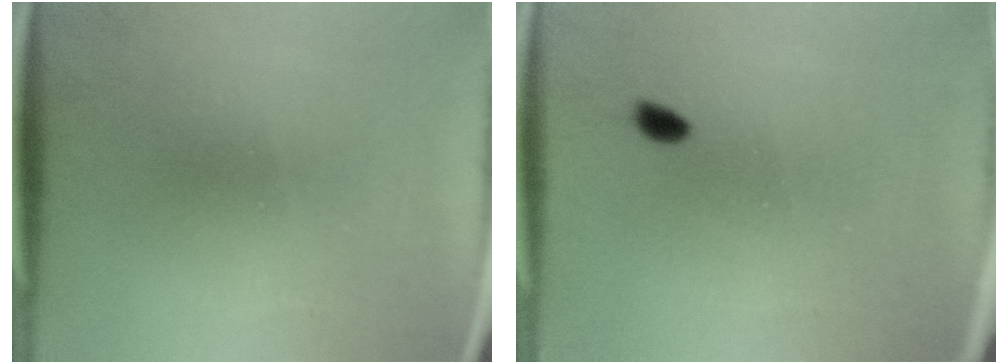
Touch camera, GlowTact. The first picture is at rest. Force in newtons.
{"total": 1.5}